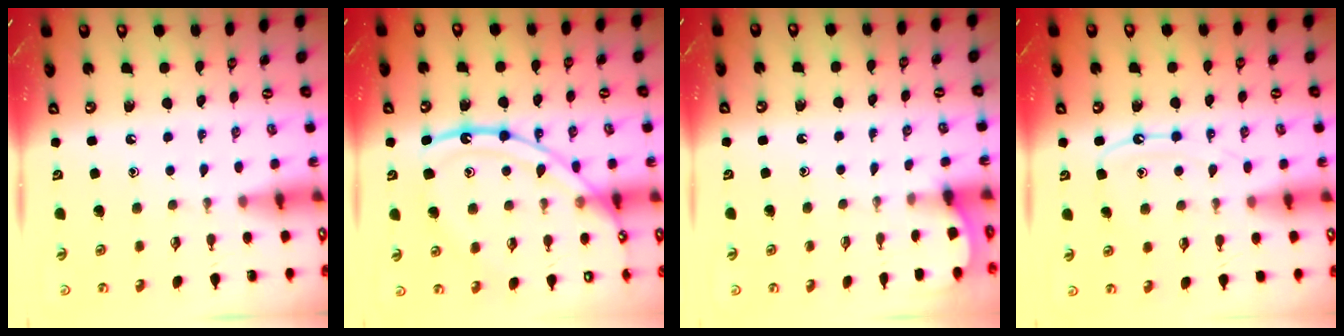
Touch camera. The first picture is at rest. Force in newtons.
{"total": 17.4, "press": 17.4, "slide": 1.5}
{"total": 1.9, "press": 1.9, "slide": 0.2}
{"total": 10.5, "press": 10.5, "slide": 1.0}